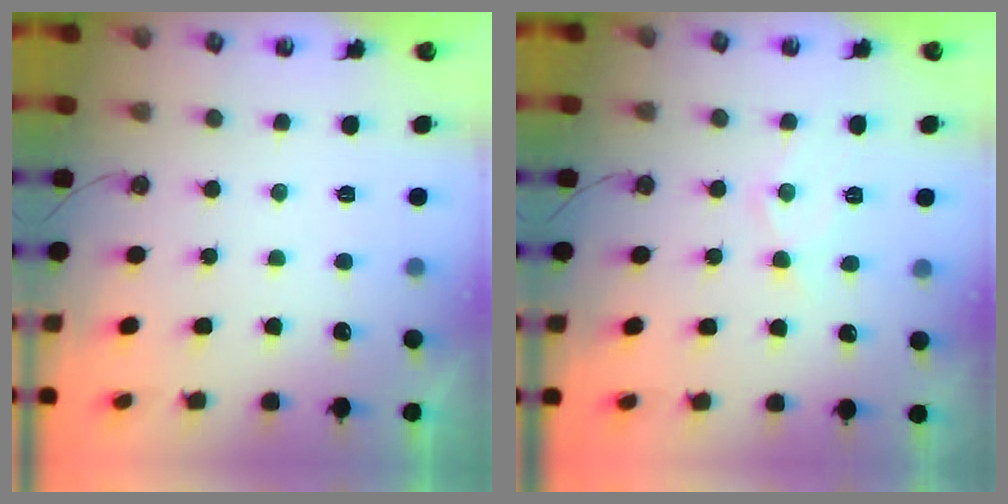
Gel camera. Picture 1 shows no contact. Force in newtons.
{"total": 8.1, "press": 8.1, "slide": 0.2}